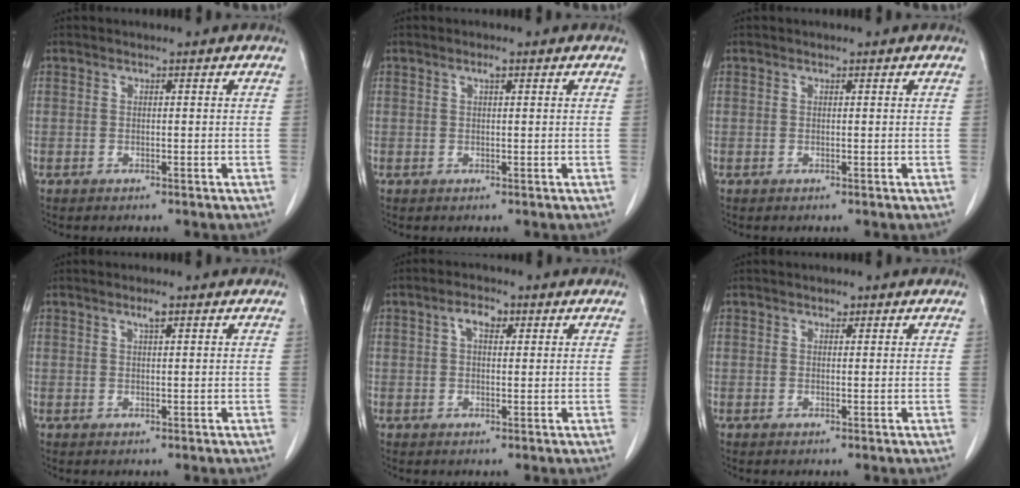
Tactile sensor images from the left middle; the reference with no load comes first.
{"total": 1.0, "force": [0.6, 0.1, 0.8], "torque": [-0.017, -0.001, 0.010]}
{"total": 0.0}
{"total": 1.4, "force": [0.9, 0.1, 1.1], "torque": [-0.022, -0.002, 0.017]}
{"total": 3.1, "force": [1.3, 1.6, 2.4], "torque": [-0.046, 0.012, 0.022]}
{"total": 0.8, "force": [0.6, 0.4, 0.3], "torque": [-0.007, -0.005, 0.008]}